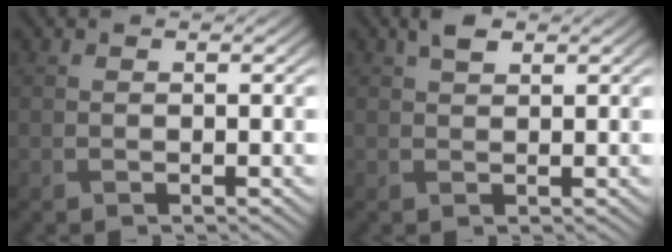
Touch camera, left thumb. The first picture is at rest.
{"total": 1.7, "force": [1.1, 0.8, 0.9], "torque": [-0.021, 0.005, 0.020]}